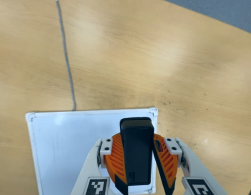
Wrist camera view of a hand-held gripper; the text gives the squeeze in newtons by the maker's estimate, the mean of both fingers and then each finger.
{"total": 8.6, "left": 9.0, "right": 8.2}